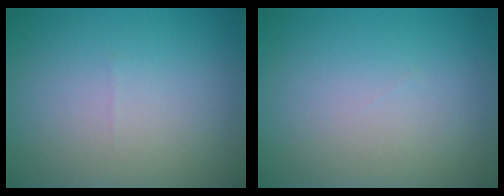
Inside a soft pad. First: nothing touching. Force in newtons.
{"total": 0.0}